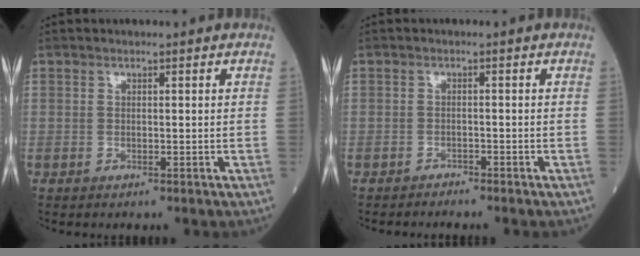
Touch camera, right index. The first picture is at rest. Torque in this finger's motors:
{"motor_torque": [-0.05, -0.09, 0.04, 0.00]}